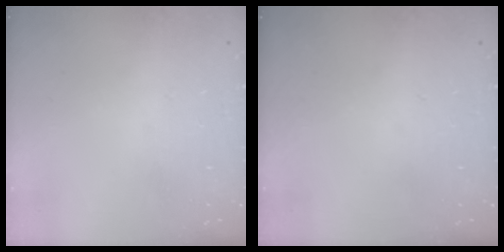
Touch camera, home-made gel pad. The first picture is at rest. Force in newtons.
{"total": 0.0}